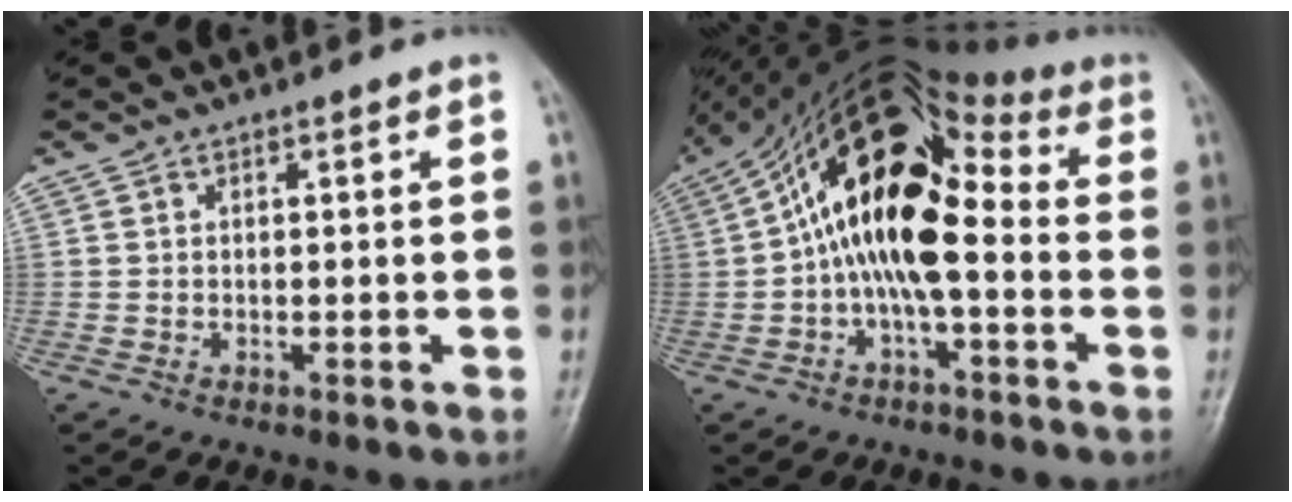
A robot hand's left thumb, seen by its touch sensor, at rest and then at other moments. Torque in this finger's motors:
{"motor_torque": [0.21, 2.05, 2.77, 0.00, 0.45]}